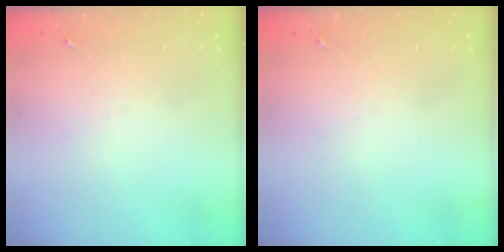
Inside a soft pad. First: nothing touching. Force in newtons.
{"total": 0.0}